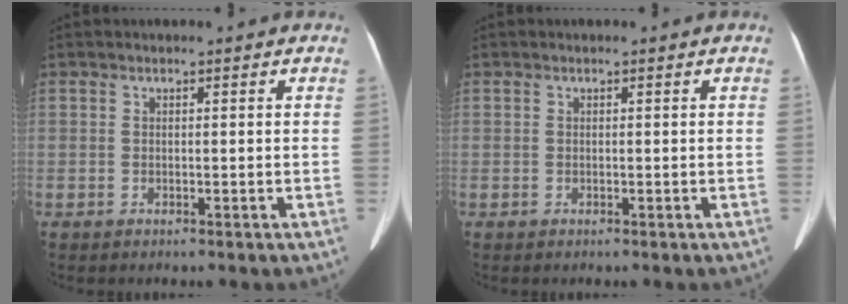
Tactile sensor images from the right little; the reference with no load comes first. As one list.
[{"total": 0.0}]